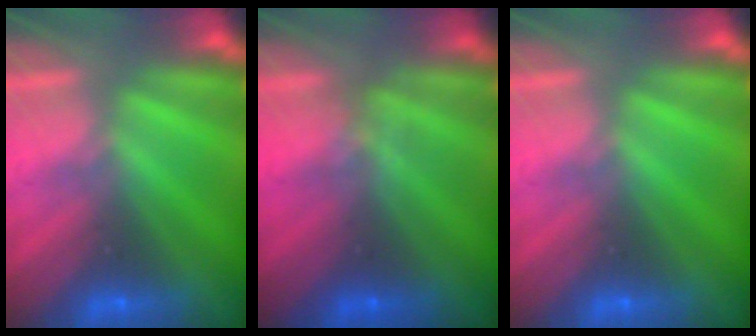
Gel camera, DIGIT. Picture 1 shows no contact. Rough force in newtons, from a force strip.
{"total": 1.2}
{"total": 0.0}